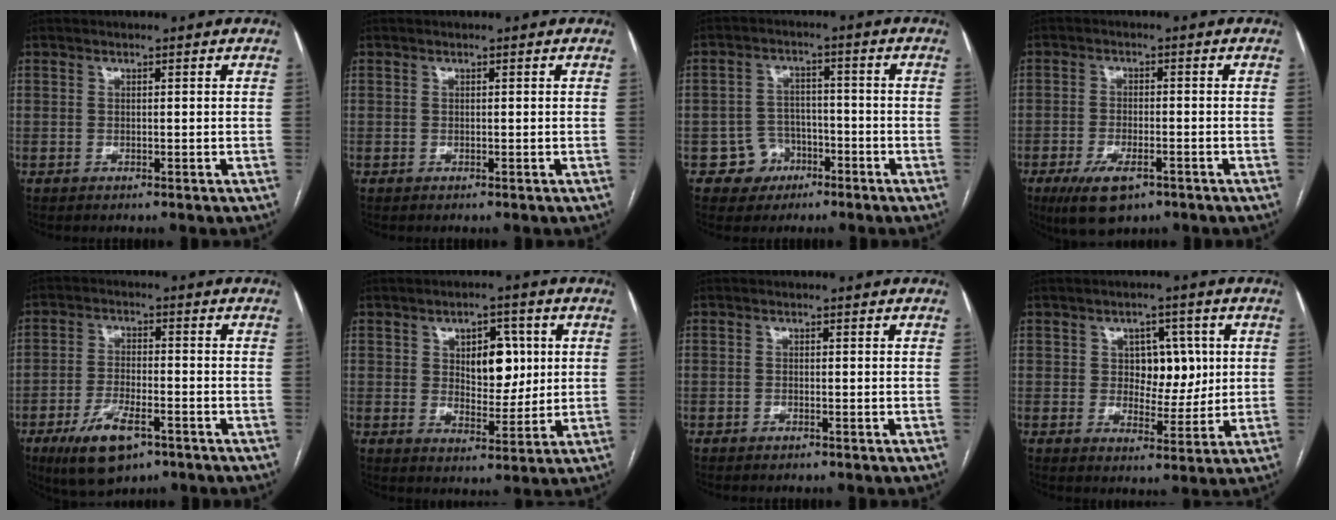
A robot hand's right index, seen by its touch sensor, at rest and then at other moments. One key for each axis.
{"total": 0.0}
{"total": 5.3, "fx": -2.6, "fy": 4.7, "fz": 0.2, "tx": 0.008, "ty": 0.017, "tz": -0.037}
{"total": 7.0, "fx": -4.1, "fy": 2.8, "fz": 4.9, "tx": -0.094, "ty": -0.009, "tz": -0.064}
{"total": 9.1, "fx": -5.2, "fy": 3.5, "fz": 6.6, "tx": -0.130, "ty": -0.010, "tz": -0.085}
{"total": 7.8, "fx": 2.0, "fy": 4.2, "fz": 6.2, "tx": -0.085, "ty": 0.009, "tz": 0.037}
{"total": 0.6, "fx": -0.4, "fy": 0.3, "fz": 0.2, "tx": -0.008, "ty": 0.001, "tz": -0.006}
{"total": 6.9, "fx": 1.3, "fy": 4.5, "fz": 5.0, "tx": -0.060, "ty": 0.013, "tz": 0.027}